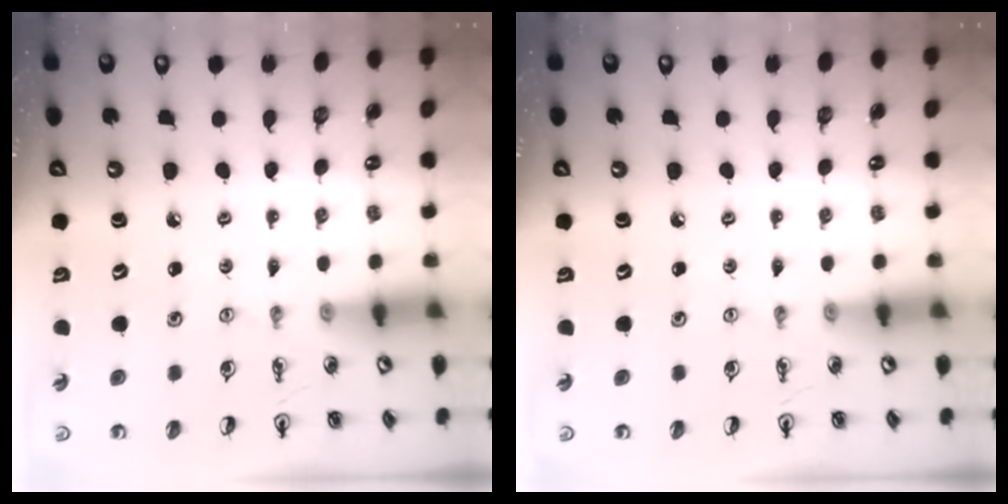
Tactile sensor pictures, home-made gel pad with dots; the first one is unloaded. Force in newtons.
{"total": 0.0}